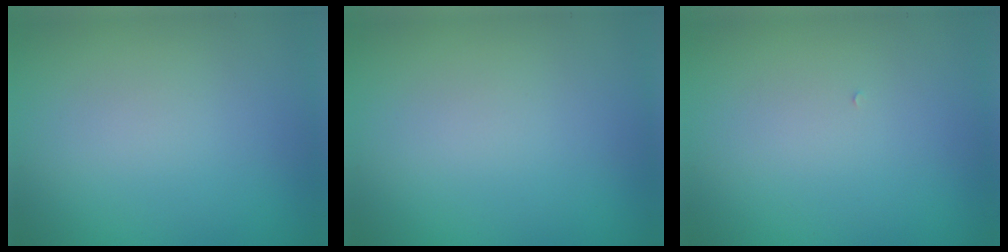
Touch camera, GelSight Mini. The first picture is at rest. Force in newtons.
{"total": 0.0}
{"total": 0.0}